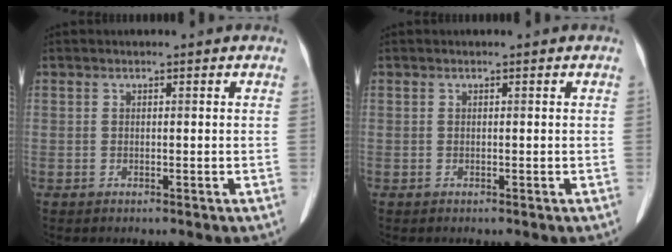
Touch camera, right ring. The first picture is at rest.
{"total": 0.0}